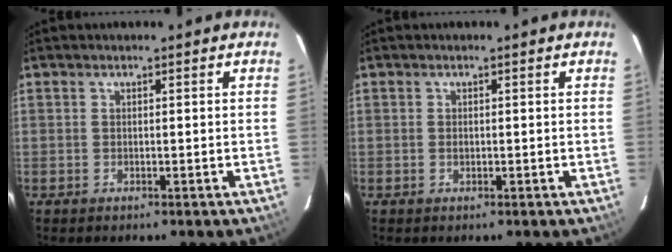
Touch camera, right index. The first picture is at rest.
{"total": 0.6, "force": [-0.1, 0.5, 0.3], "torque": [-0.004, -0.001, 0.000]}